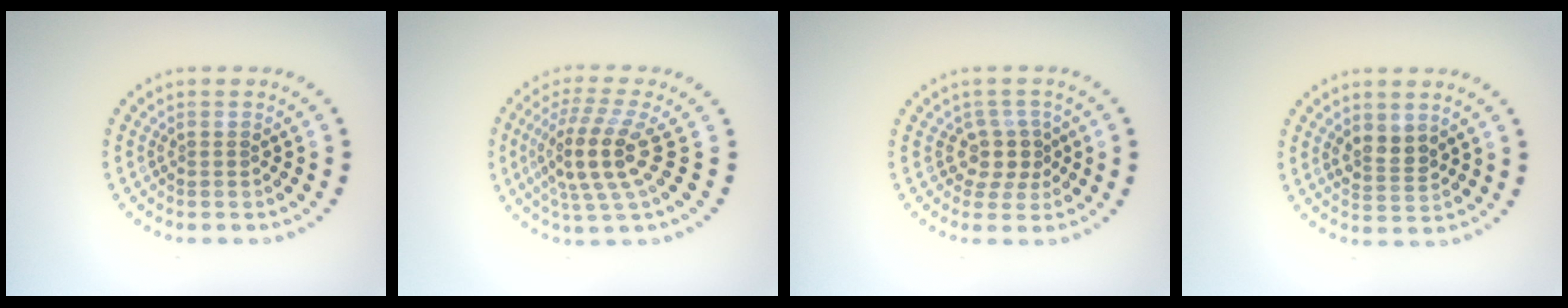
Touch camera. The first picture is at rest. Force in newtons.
{"total": 4.7, "press": 3.8, "slide": 2.6}
{"total": 2.6, "press": 2.0, "slide": 1.7}
{"total": 2.5, "press": 2.3, "slide": 1.0}